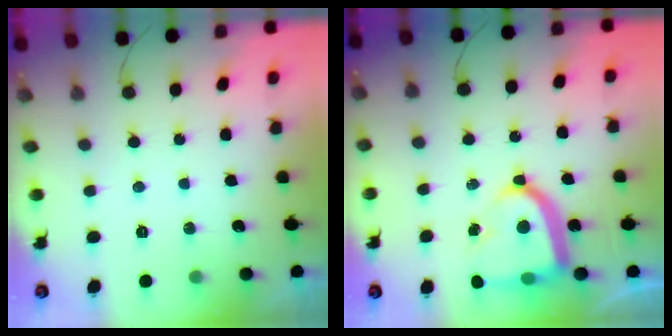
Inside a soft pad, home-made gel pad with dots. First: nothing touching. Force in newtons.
{"total": 16.0, "press": 15.9, "slide": 1.3}